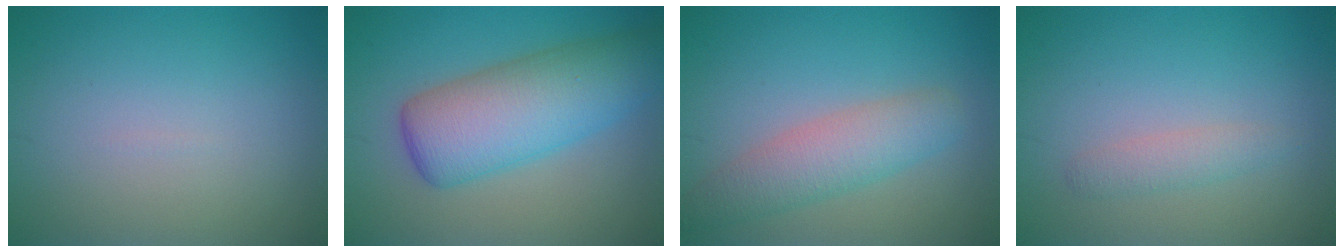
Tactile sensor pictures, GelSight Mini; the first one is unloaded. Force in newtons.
{"total": 8.2, "press": 8.2, "slide": 0.3}
{"total": 4.1, "press": 4.1, "slide": 0.3}
{"total": 1.6, "press": 1.6, "slide": 0.0}